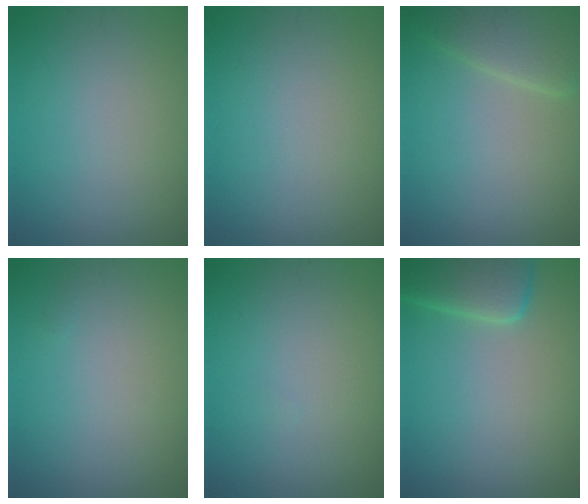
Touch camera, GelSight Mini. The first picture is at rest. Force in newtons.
{"total": 0.0}
{"total": 4.2, "press": 4.2, "slide": 0.1}
{"total": 0.0}
{"total": 0.0}
{"total": 4.8, "press": 4.7, "slide": 0.5}